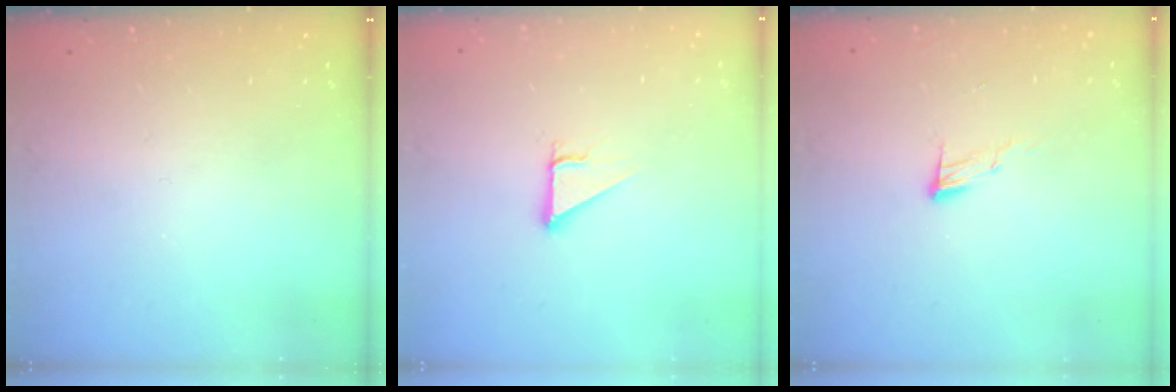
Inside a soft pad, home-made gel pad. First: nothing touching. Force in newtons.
{"total": 2.7, "press": 2.7, "slide": 0.3}
{"total": 6.2, "press": 6.2, "slide": 0.6}